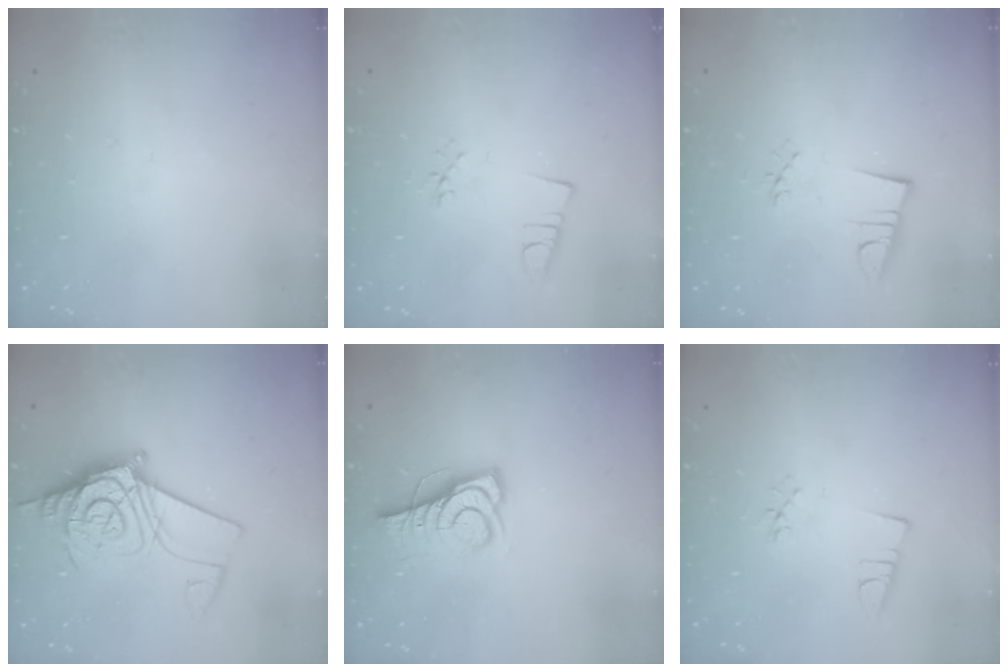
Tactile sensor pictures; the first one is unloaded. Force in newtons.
{"total": 2.2, "press": 1.7, "slide": 1.4}
{"total": 3.4, "press": 2.1, "slide": 2.7}
{"total": 14.5, "press": 14.4, "slide": 1.4}
{"total": 8.5, "press": 8.5, "slide": 0.2}
{"total": 2.3, "press": 1.7, "slide": 1.5}